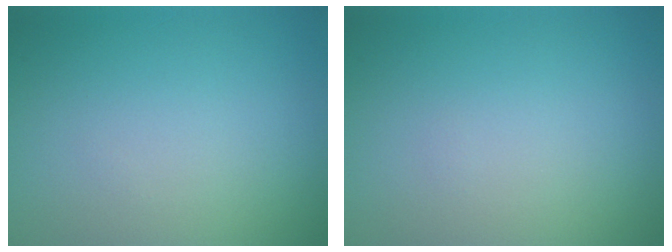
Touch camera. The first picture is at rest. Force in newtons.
{"total": 0.0}